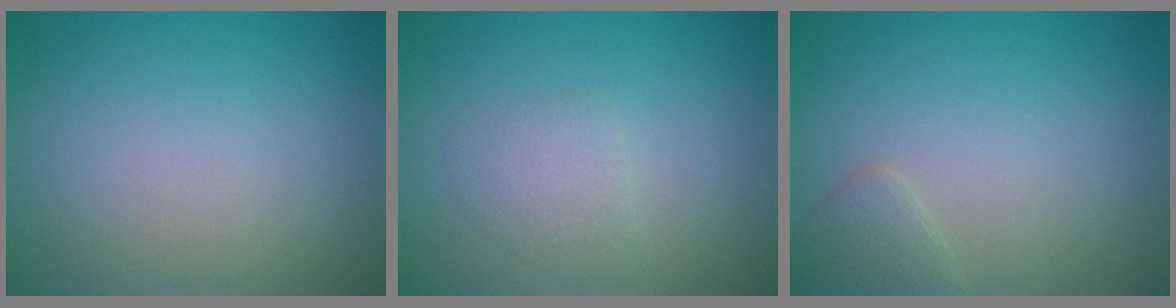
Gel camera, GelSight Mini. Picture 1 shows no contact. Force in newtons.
{"total": 1.6, "press": 1.6, "slide": 0.1}
{"total": 1.6, "press": 1.6, "slide": 0.0}